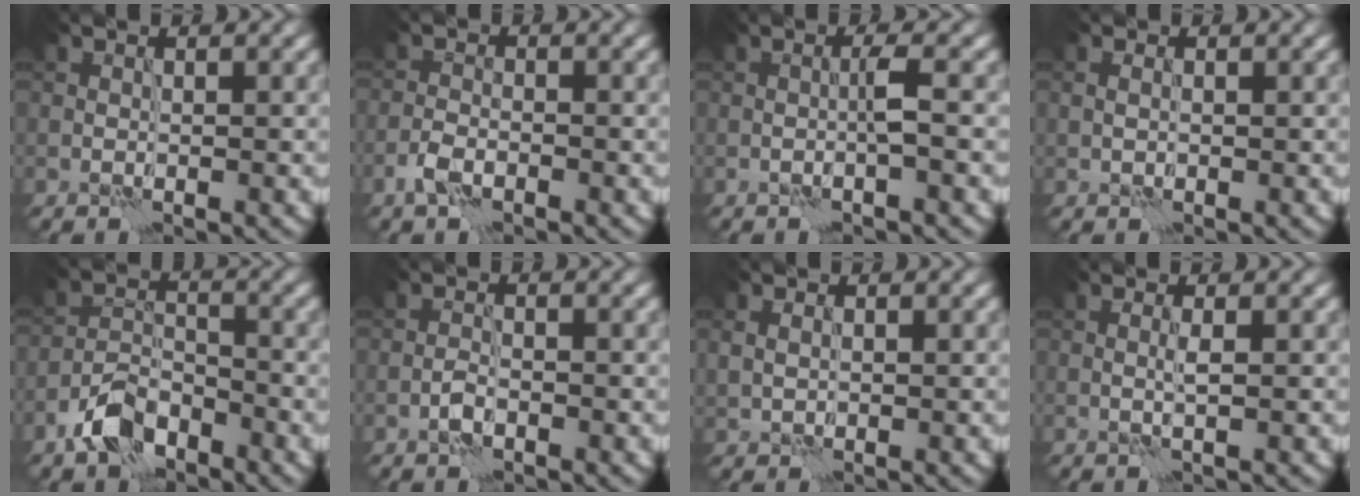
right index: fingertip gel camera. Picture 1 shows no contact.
{"total": 1.9, "force": [-1.3, 0.8, 1.2], "torque": [-0.026, 0.003, -0.031]}
{"total": 1.6, "force": [-0.5, -0.2, 1.5], "torque": [-0.028, 0.006, -0.011]}
{"total": 1.3, "force": [0.5, 0.9, 0.8], "torque": [-0.015, 0.004, 0.005]}
{"total": 4.7, "force": [-3.3, 2.3, 2.4], "torque": [-0.040, 0.004, -0.073]}
{"total": 1.4, "force": [-0.8, 0.6, 0.9], "torque": [-0.019, 0.003, -0.020]}
{"total": 1.3, "force": [0.5, 0.9, 0.8], "torque": [-0.019, 0.002, 0.013]}
{"total": 0.9, "force": [0.2, -0.2, 0.9], "torque": [-0.022, 0.002, 0.002]}